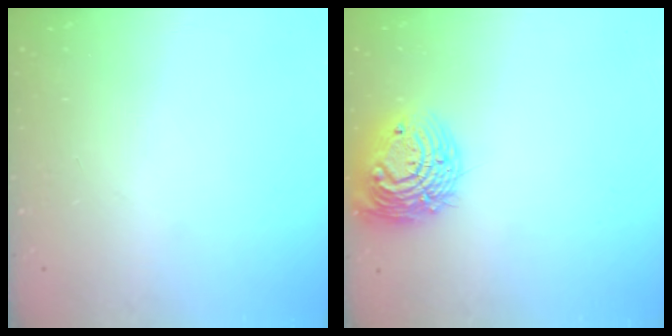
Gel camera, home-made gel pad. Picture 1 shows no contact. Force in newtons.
{"total": 14.7, "press": 14.6, "slide": 1.4}